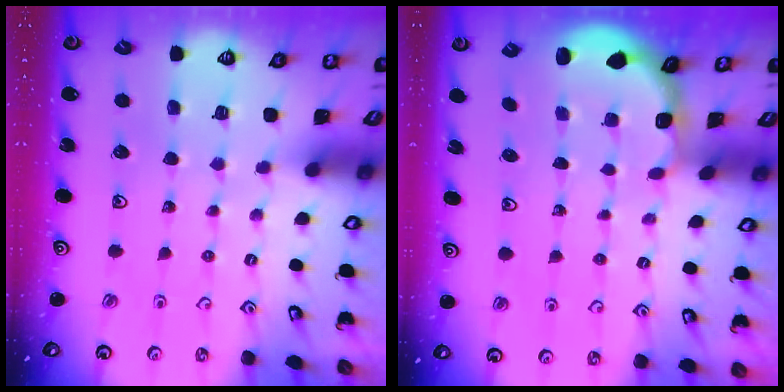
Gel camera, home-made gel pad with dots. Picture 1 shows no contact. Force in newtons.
{"total": 1.8, "press": 1.7, "slide": 0.7}